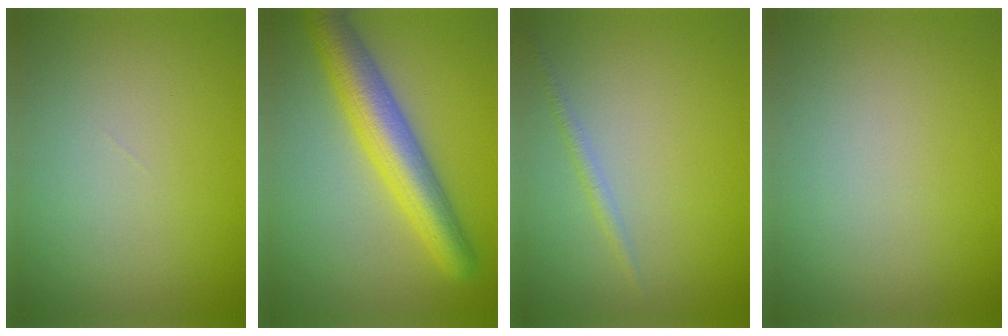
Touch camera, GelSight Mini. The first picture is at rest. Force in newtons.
{"total": 7.0, "press": 7.0, "slide": 0.1}
{"total": 1.1, "press": 1.1, "slide": 0.0}
{"total": 0.0}